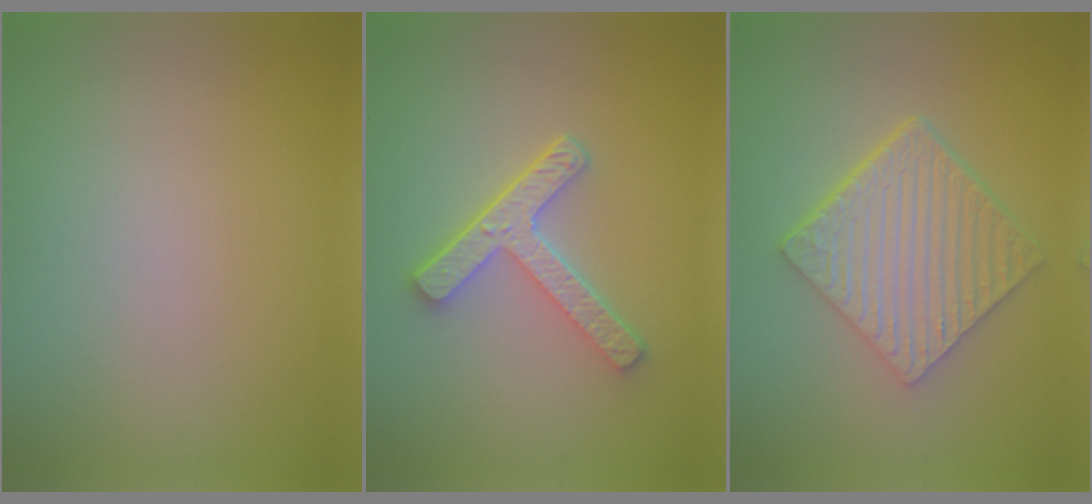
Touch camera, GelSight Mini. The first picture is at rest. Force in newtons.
{"total": 4.5, "press": 3.5, "slide": 2.8}
{"total": 6.4, "press": 4.6, "slide": 4.4}